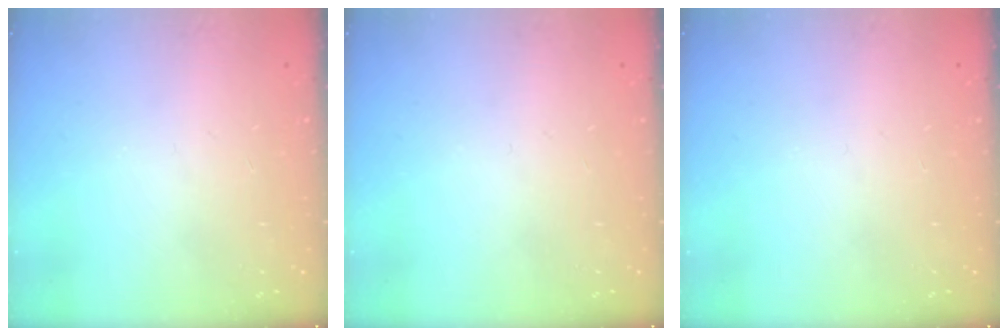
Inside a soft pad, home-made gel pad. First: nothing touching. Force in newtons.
{"total": 0.0}
{"total": 0.0}